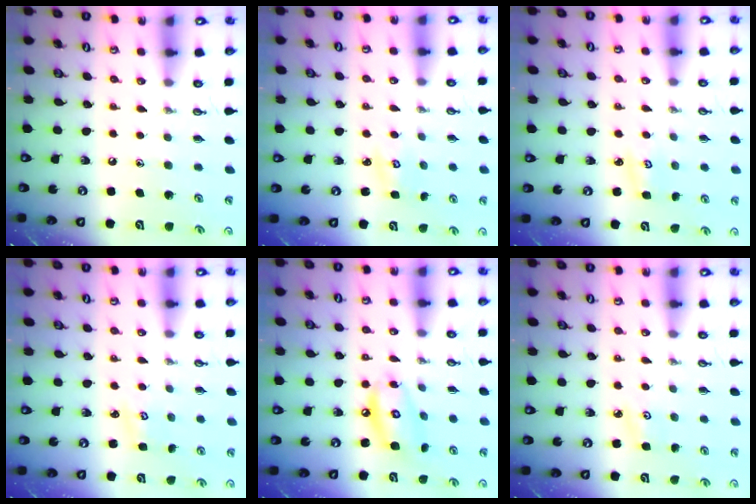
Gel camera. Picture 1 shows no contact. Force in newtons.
{"total": 2.9, "press": 2.9, "slide": 0.3}
{"total": 2.8, "press": 2.8, "slide": 0.2}
{"total": 2.8, "press": 2.8, "slide": 0.3}
{"total": 10.1, "press": 10.1, "slide": 0.8}
{"total": 3.0, "press": 3.0, "slide": 0.4}